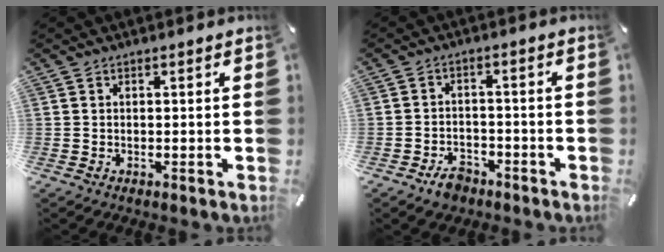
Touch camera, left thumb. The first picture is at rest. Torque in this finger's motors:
{"motor_torque": [-0.24, 0.62, 0.00, 0.02, 0.00]}